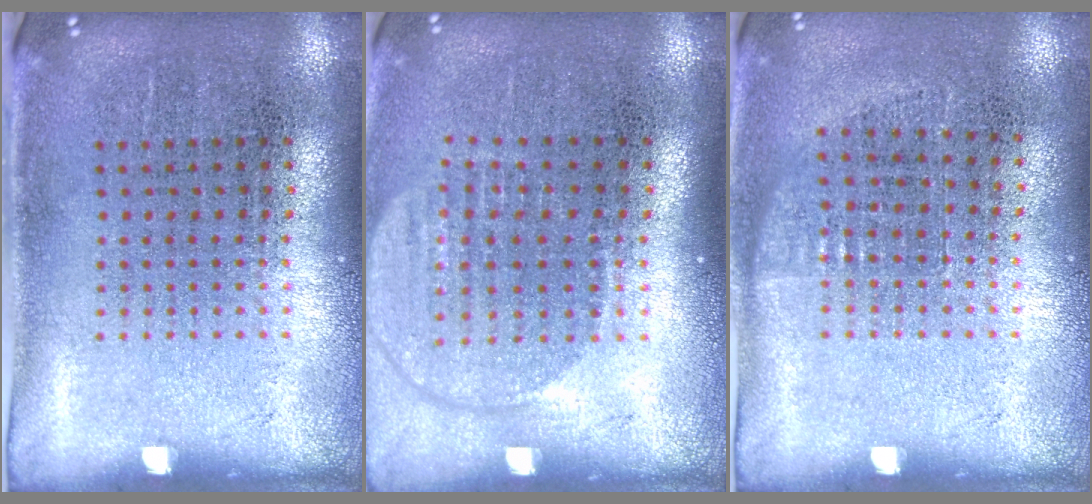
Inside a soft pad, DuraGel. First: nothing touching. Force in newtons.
{"total": 1.7, "press": 1.5, "slide": 0.8}
{"total": 0.6, "press": 0.6, "slide": 0.3}